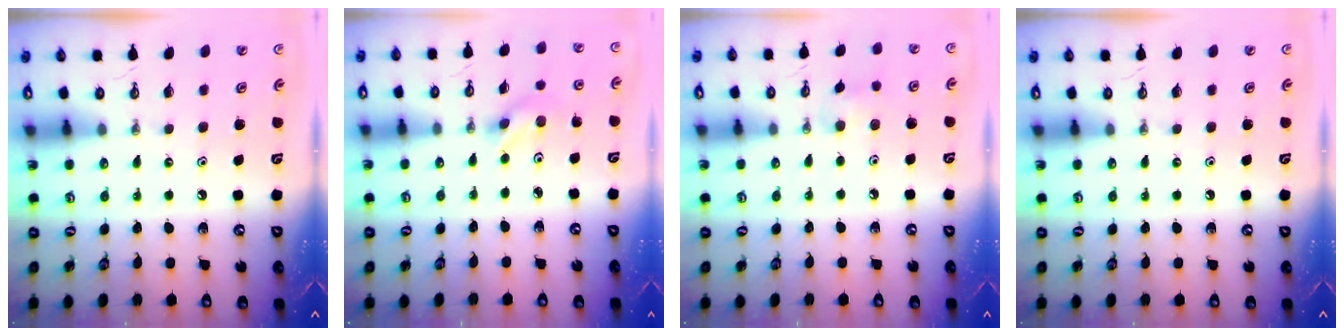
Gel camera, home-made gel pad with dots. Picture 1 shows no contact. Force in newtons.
{"total": 2.9, "press": 2.8, "slide": 0.7}
{"total": 6.3, "press": 6.2, "slide": 0.9}
{"total": 0.0}